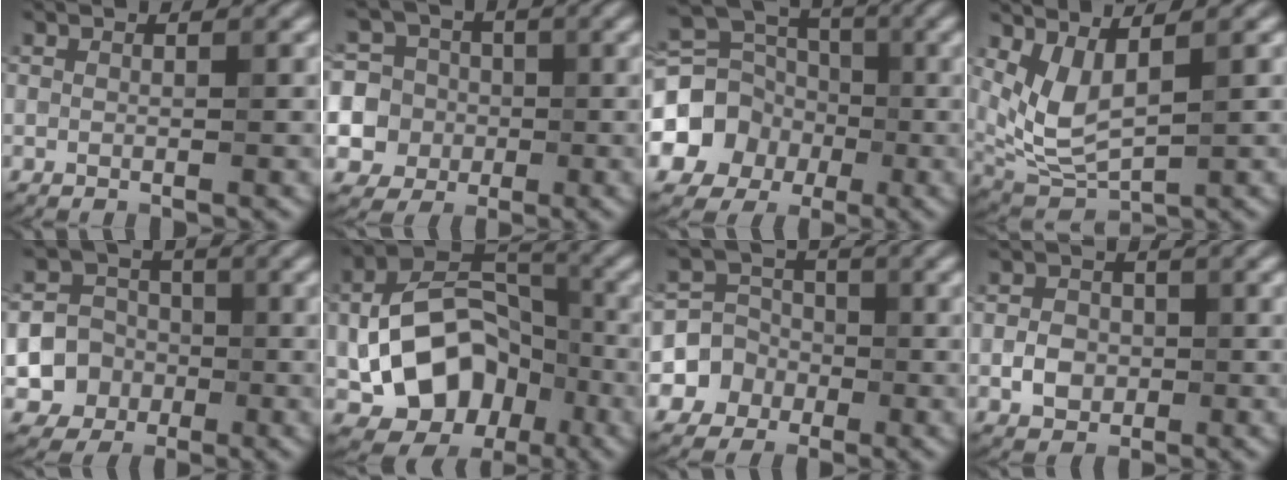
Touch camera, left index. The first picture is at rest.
{"total": 11.7, "force": [-1.8, 11.2, 2.9], "torque": [-0.087, 0.004, -0.043]}
{"total": 8.9, "force": [-2.2, 8.0, 3.2], "torque": [-0.058, 0.001, -0.064]}
{"total": 4.0, "force": [1.5, 1.5, 3.4], "torque": [-0.081, -0.013, 0.040]}
{"total": 7.2, "force": [-2.3, 6.8, 1.2], "torque": [-0.002, -0.006, -0.057]}
{"total": 11.2, "force": [-3.0, 8.0, 7.2], "torque": [-0.114, 0.000, -0.051]}
{"total": 4.4, "force": [-1.4, 4.1, 0.5], "torque": [0.027, 0.008, -0.049]}
{"total": 2.6, "force": [-0.6, 2.2, 1.3], "torque": [-0.018, 0.000, -0.016]}